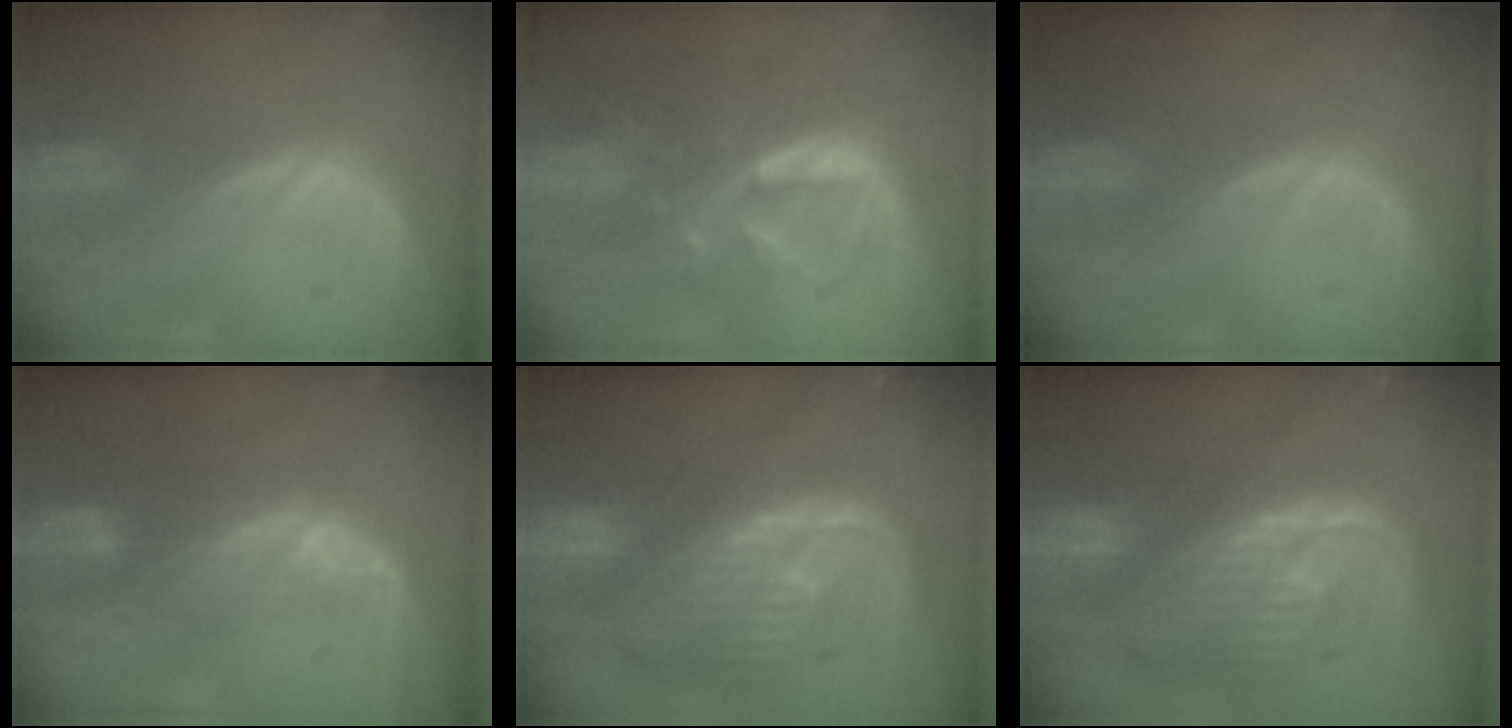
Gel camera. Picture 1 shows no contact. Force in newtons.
{"total": 8.0, "press": 7.3, "slide": 3.3}
{"total": 0.0}
{"total": 4.9, "press": 4.7, "slide": 1.6}
{"total": 12.5, "press": 10.7, "slide": 6.5}
{"total": 12.5, "press": 10.7, "slide": 6.5}